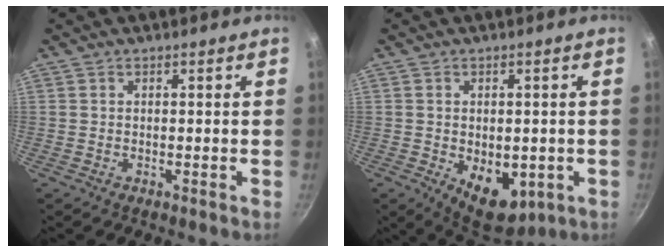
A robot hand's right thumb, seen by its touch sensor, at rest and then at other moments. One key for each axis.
{"total": 9.9, "fx": -2.4, "fy": 6.1, "fz": 7.4, "tx": -0.071, "ty": -0.008, "tz": -0.017}